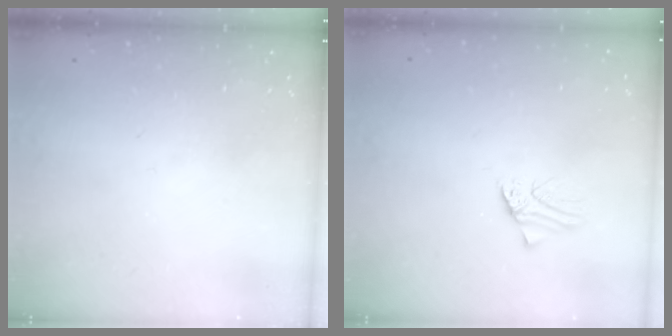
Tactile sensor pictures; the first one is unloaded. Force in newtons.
{"total": 0.8, "press": 0.8, "slide": 0.1}